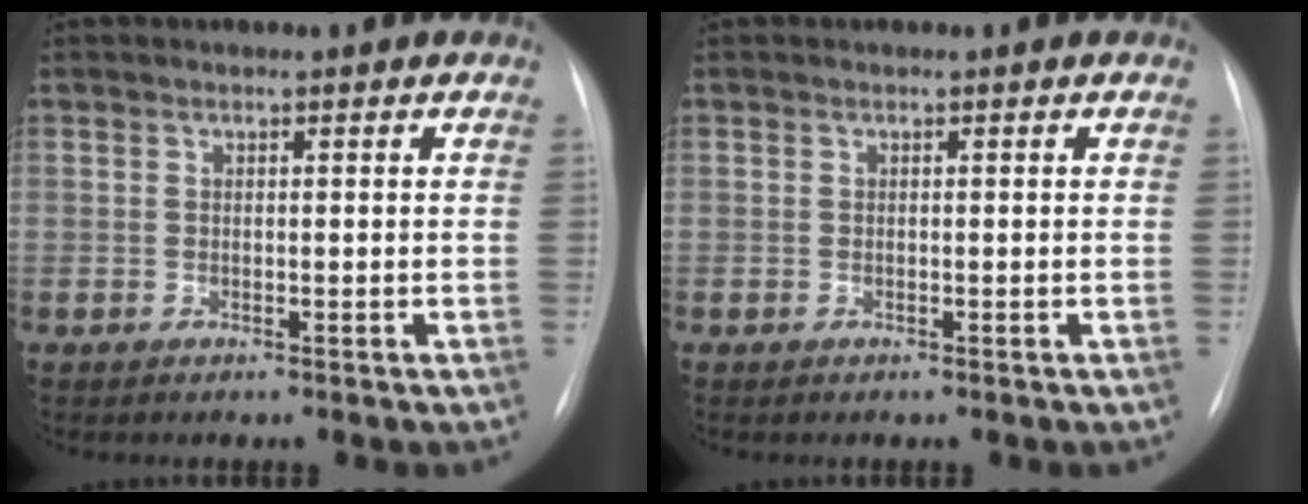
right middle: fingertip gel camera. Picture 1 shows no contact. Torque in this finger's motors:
{"motor_torque": [-0.01, -0.09, -0.01, 0.00]}